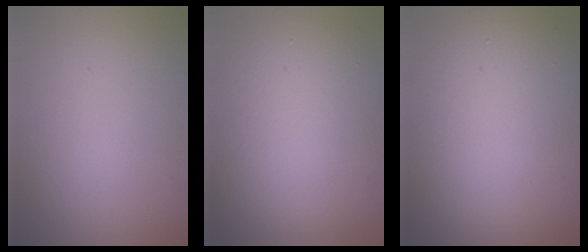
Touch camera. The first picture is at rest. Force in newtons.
{"total": 10.5, "press": 10.5, "slide": 0.6}
{"total": 15.3, "press": 15.3, "slide": 1.2}